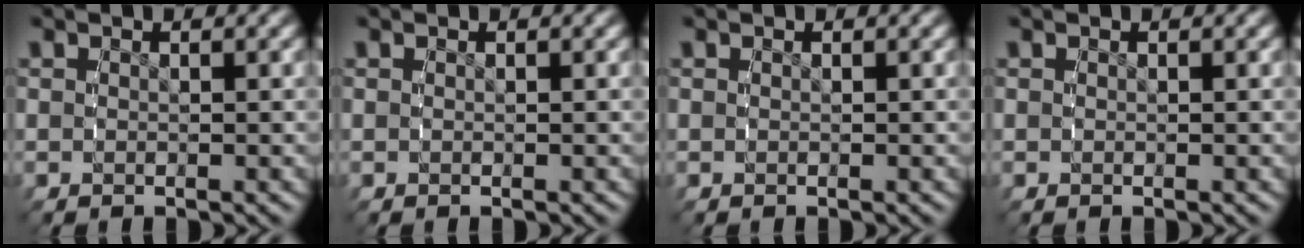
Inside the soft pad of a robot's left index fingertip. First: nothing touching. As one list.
[{"total": 0.0}, {"total": 0.0}, {"total": 0.0}]